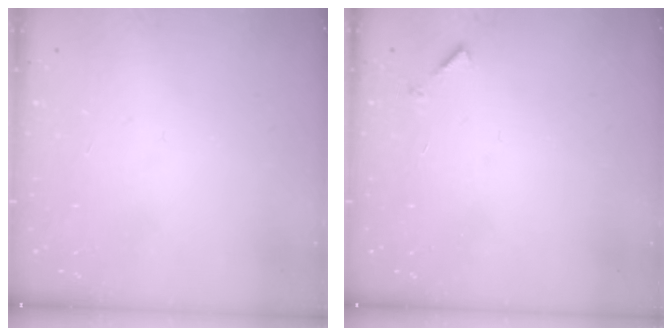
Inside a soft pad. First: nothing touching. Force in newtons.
{"total": 5.0, "press": 4.9, "slide": 0.5}